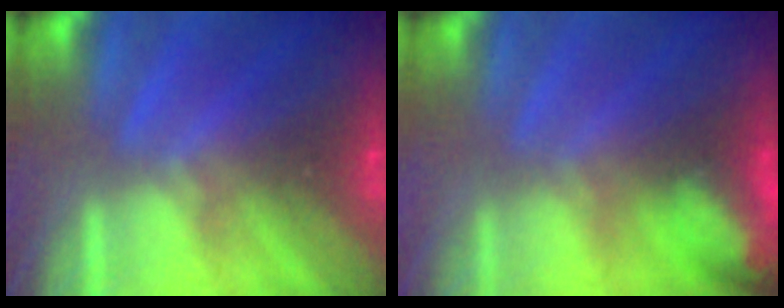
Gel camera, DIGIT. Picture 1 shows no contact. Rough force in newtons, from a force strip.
{"total": 6.8}